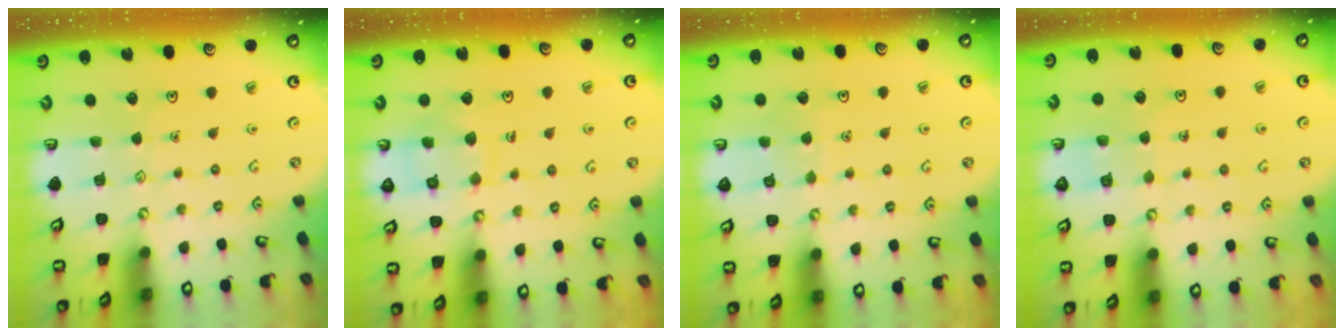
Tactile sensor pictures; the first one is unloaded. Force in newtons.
{"total": 9.4, "press": 9.4, "slide": 0.9}
{"total": 3.9, "press": 3.9, "slide": 0.3}
{"total": 2.8, "press": 2.8, "slide": 0.3}